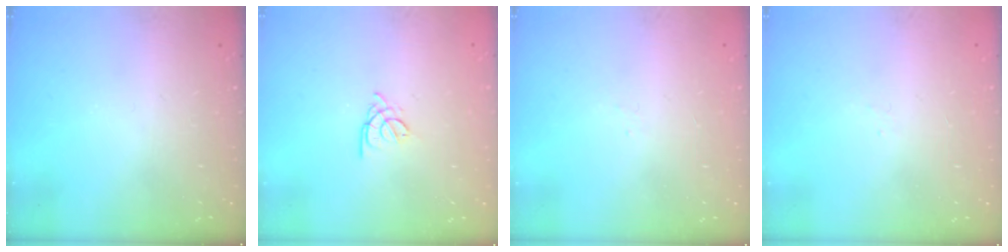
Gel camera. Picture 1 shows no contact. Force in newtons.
{"total": 2.2, "press": 2.2, "slide": 0.5}
{"total": 1.6, "press": 1.5, "slide": 0.4}
{"total": 1.6, "press": 1.5, "slide": 0.4}